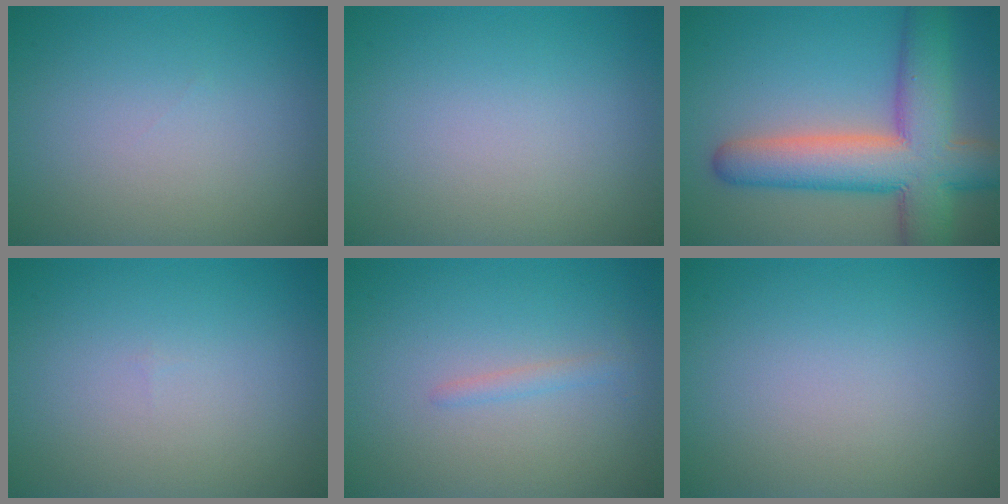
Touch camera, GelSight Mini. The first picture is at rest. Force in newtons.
{"total": 0.0}
{"total": 10.5, "press": 10.5, "slide": 0.3}
{"total": 0.0}
{"total": 1.0, "press": 1.0, "slide": 0.0}
{"total": 0.0}